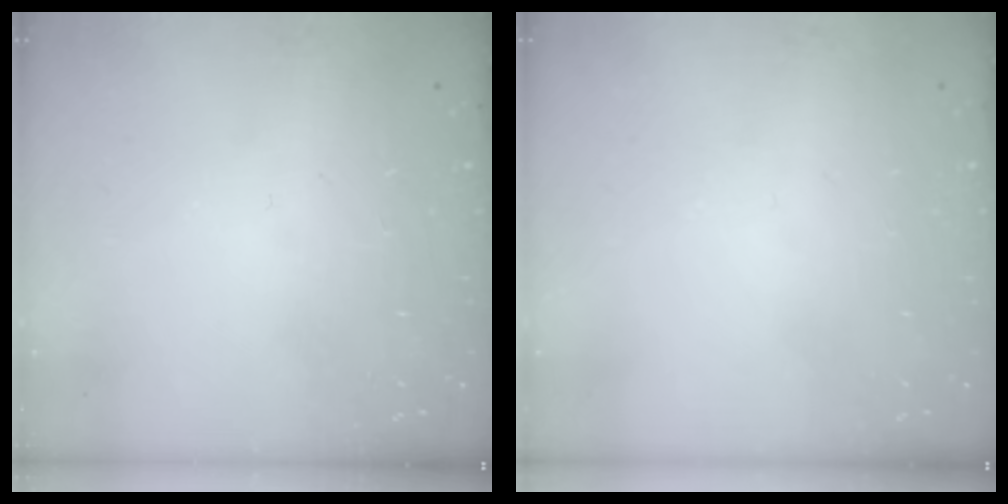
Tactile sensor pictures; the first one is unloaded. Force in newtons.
{"total": 0.0}